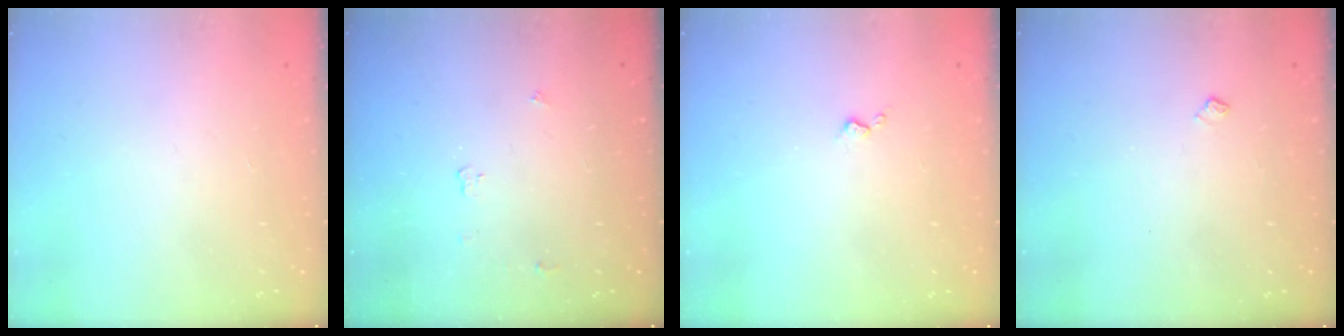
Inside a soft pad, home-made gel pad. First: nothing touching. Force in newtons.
{"total": 3.6, "press": 3.6, "slide": 0.6}
{"total": 2.2, "press": 2.1, "slide": 0.5}
{"total": 3.2, "press": 3.1, "slide": 0.5}